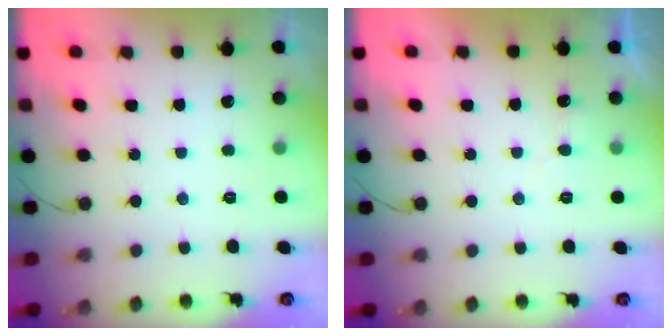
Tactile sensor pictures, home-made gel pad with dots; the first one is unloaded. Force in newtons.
{"total": 4.9, "press": 4.9, "slide": 0.3}